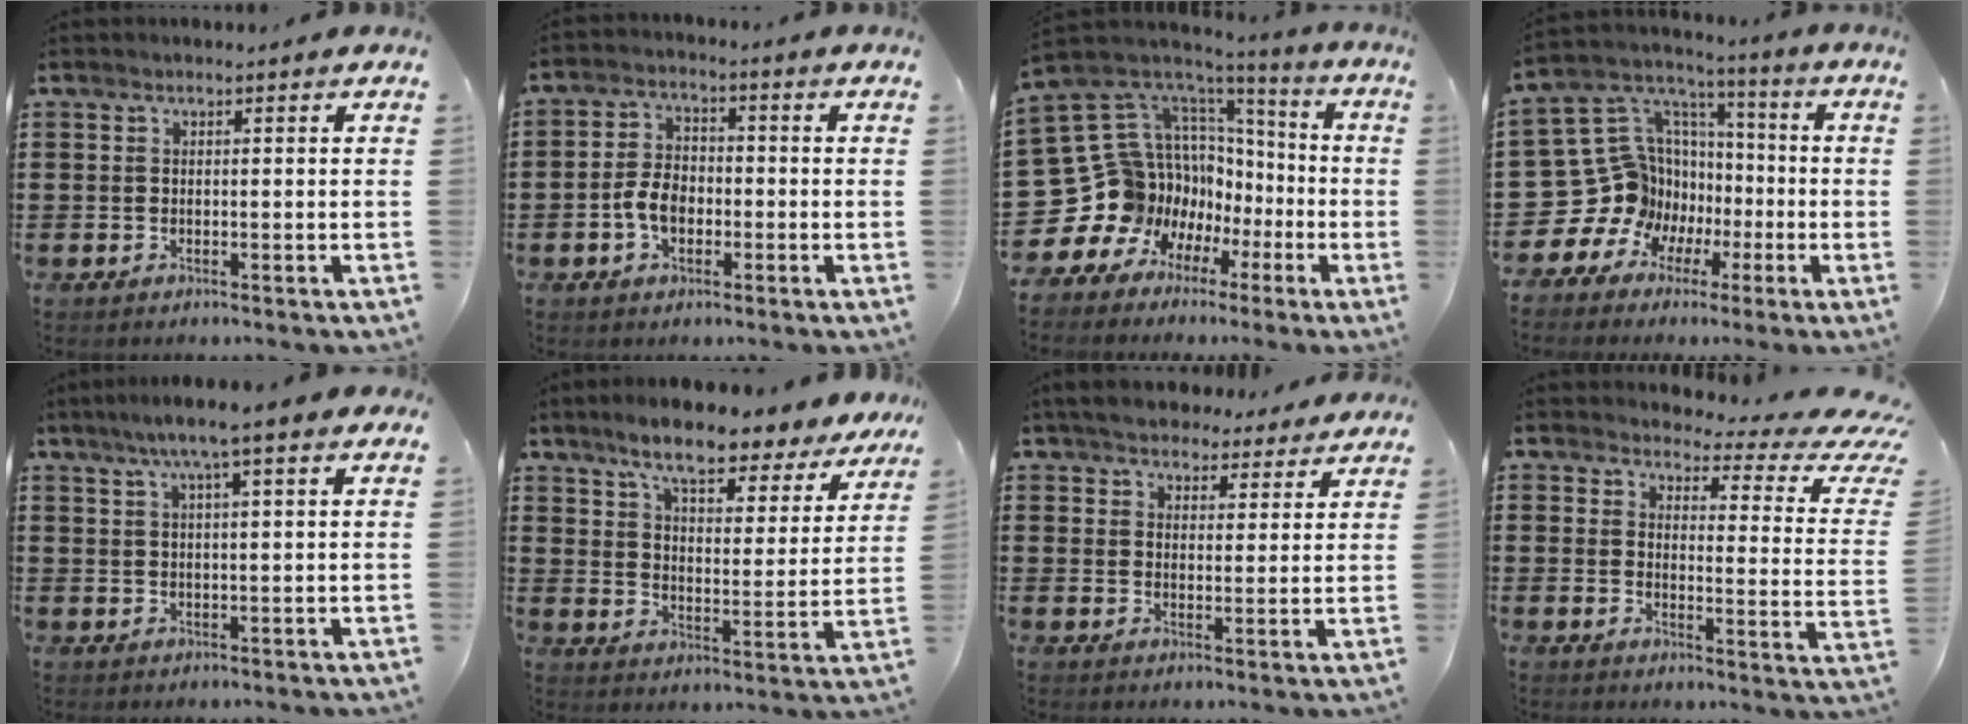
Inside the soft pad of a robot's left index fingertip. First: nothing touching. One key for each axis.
{"total": 5.1, "fx": -1.5, "fy": 3.2, "fz": 3.7, "tx": -0.096, "ty": -0.001, "tz": -0.036}
{"total": 13.6, "fx": -3.1, "fy": 12.5, "fz": 4.4, "tx": -0.157, "ty": -0.046, "tz": -0.009}
{"total": 14.5, "fx": -2.8, "fy": 13.7, "fz": 4.0, "tx": -0.155, "ty": -0.021, "tz": -0.016}
{"total": 5.7, "fx": 3.8, "fy": 0.1, "fz": 4.3, "tx": -0.093, "ty": 0.002, "tz": 0.064}
{"total": 7.9, "fx": 6.9, "fy": 1.1, "fz": 3.8, "tx": -0.095, "ty": -0.035, "tz": 0.115}
{"total": 5.1, "fx": 4.9, "fy": 1.2, "fz": 1.0, "tx": -0.041, "ty": -0.015, "tz": 0.089}
{"total": 4.2, "fx": 3.3, "fy": 1.0, "fz": 2.4, "tx": -0.050, "ty": -0.026, "tz": 0.049}